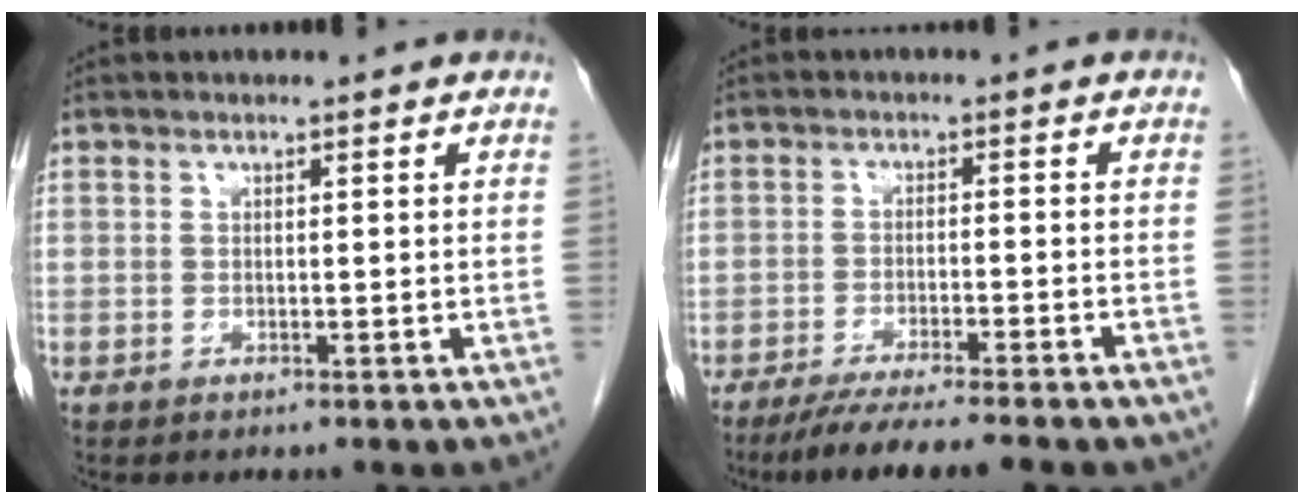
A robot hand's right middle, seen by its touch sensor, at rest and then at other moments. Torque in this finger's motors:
{"motor_torque": [1.13, -1.01, 0.20, 0.09]}